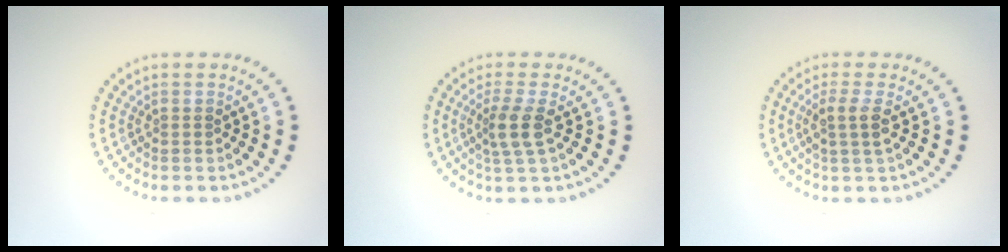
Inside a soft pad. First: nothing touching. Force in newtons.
{"total": 2.6, "press": 2.0, "slide": 1.6}
{"total": 2.1, "press": 1.7, "slide": 1.1}